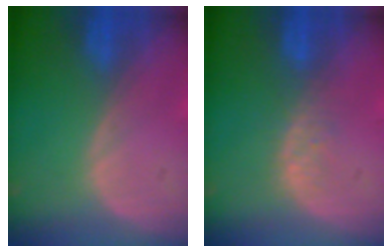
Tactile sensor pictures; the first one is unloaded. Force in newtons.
{"total": 2.8, "press": 2.8, "slide": 0.3}